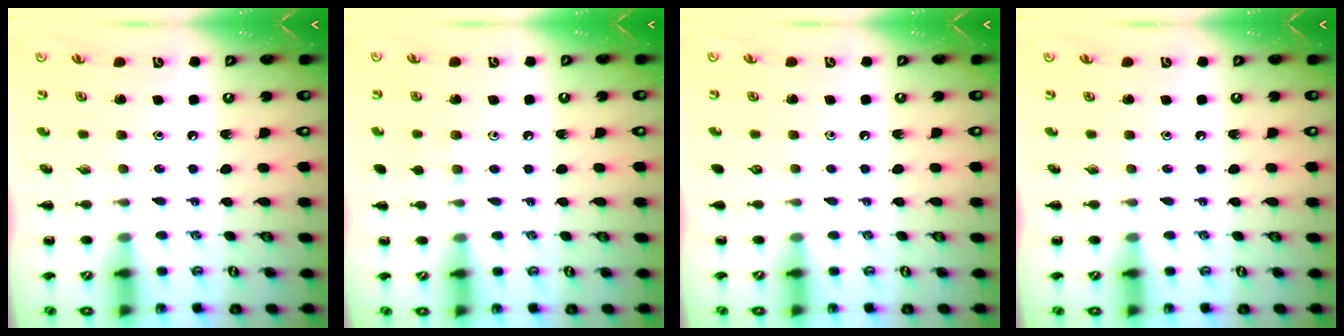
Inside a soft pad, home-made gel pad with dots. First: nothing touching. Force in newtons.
{"total": 4.9, "press": 4.6, "slide": 1.7}
{"total": 0.0}
{"total": 0.0}